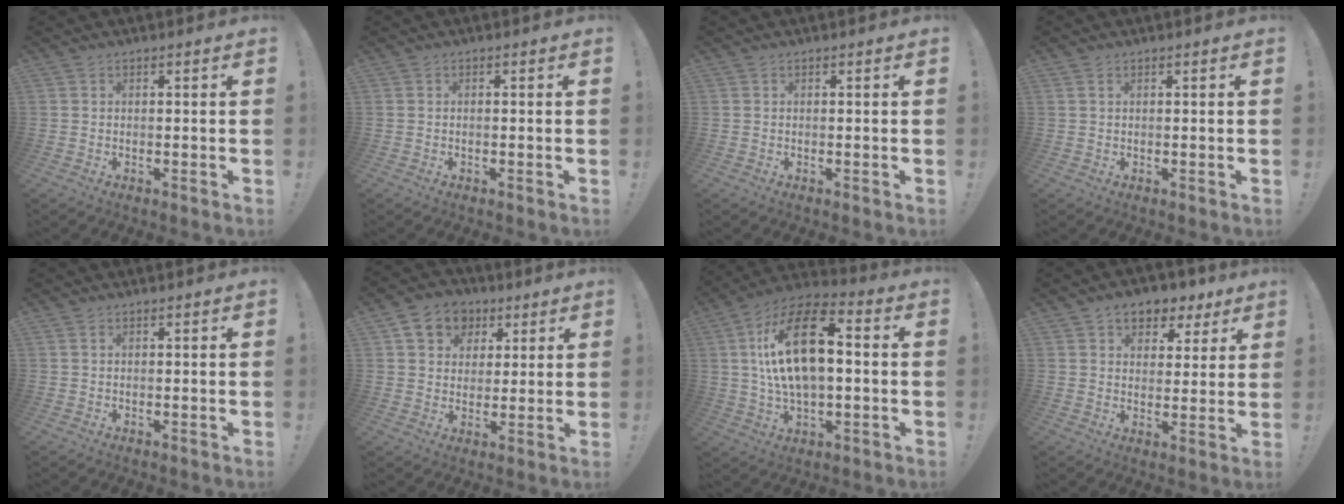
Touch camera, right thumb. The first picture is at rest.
{"total": 0.0}
{"total": 0.0}
{"total": 0.7, "force": [0.4, 0.2, 0.6], "torque": [-0.020, 0.004, 0.010]}
{"total": 0.6, "force": [0.3, 0.2, 0.4], "torque": [-0.017, 0.005, 0.008]}
{"total": 10.5, "force": [4.5, 8.7, 3.9], "torque": [-0.057, -0.015, 0.092]}
{"total": 19.6, "force": [2.7, 10.1, 16.5], "torque": [-0.285, 0.009, 0.043]}
{"total": 7.9, "force": [4.6, 5.5, 3.3], "torque": [-0.039, -0.022, 0.087]}